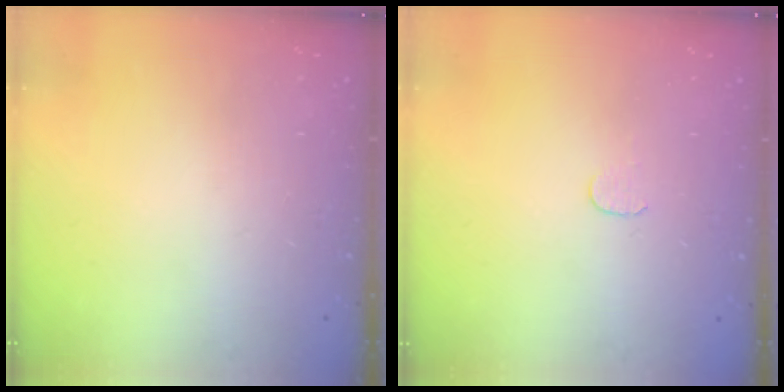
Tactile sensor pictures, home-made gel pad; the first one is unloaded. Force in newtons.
{"total": 3.7, "press": 3.7, "slide": 0.4}